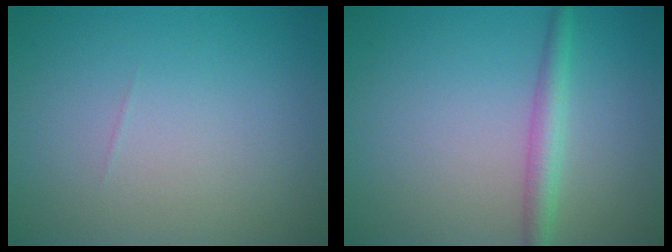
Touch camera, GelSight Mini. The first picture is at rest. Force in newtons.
{"total": 2.4, "press": 2.4, "slide": 0.0}